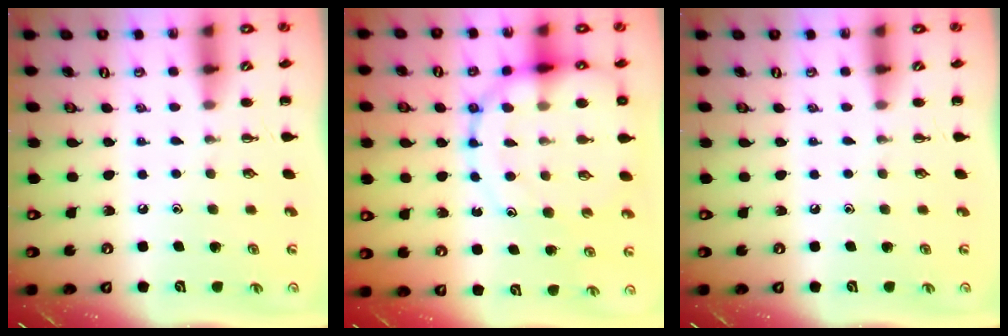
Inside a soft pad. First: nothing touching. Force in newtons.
{"total": 17.1, "press": 16.8, "slide": 3.2}
{"total": 0.0}